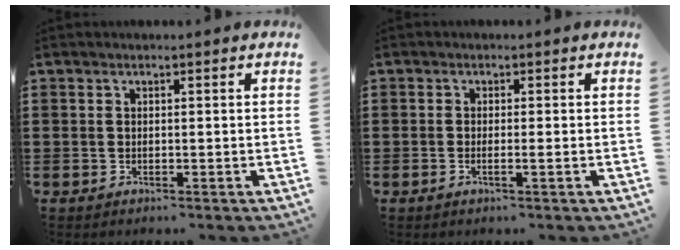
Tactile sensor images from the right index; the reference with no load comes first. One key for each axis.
{"total": 1.2, "fx": -0.4, "fy": 0.0, "fz": 1.1, "tx": -0.018, "ty": -0.004, "tz": -0.007}